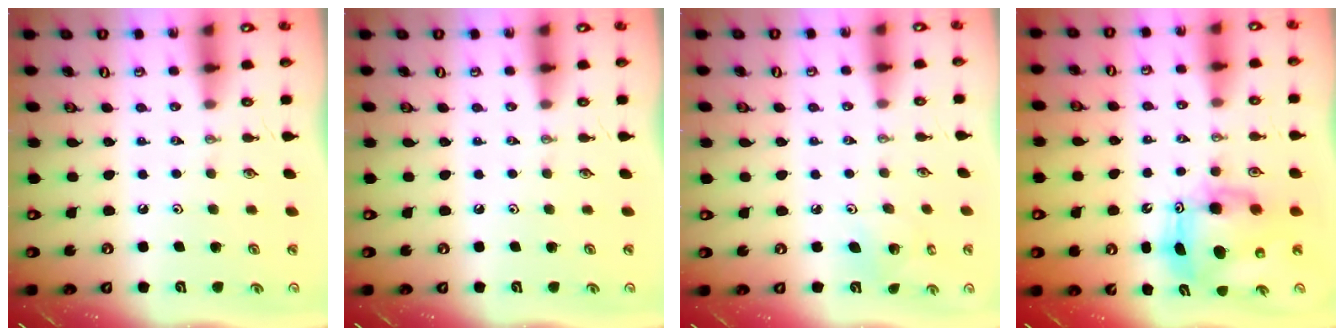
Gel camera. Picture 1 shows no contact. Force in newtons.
{"total": 0.0}
{"total": 2.9, "press": 2.9, "slide": 0.2}
{"total": 10.2, "press": 10.1, "slide": 1.0}